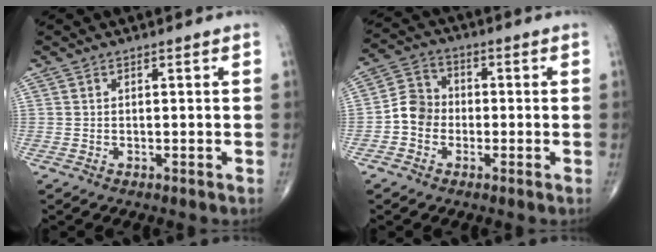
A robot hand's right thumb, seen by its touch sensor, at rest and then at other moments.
{"total": 6.5, "force": [-1.6, 5.6, 2.8], "torque": [-0.032, 0.024, -0.044]}